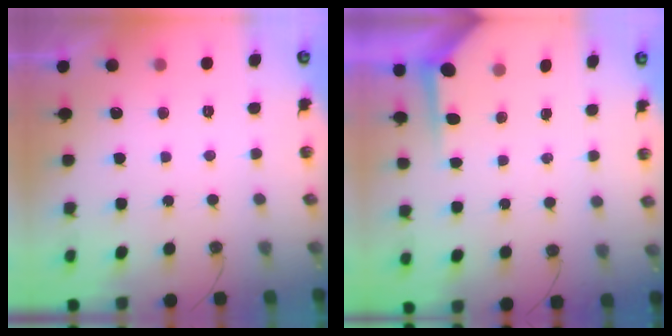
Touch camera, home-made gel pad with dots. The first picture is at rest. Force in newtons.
{"total": 3.5, "press": 3.4, "slide": 0.3}